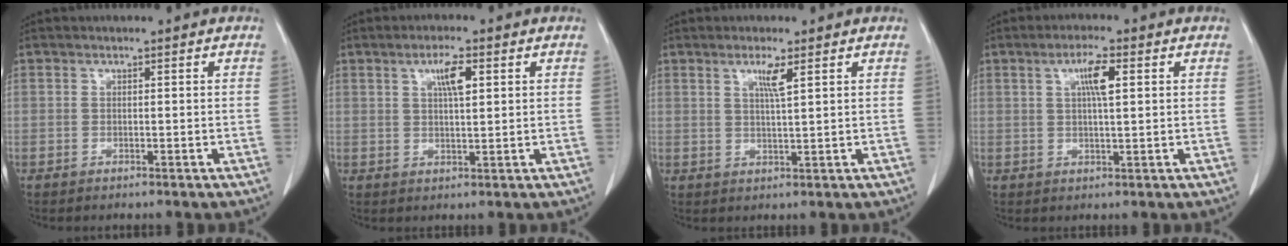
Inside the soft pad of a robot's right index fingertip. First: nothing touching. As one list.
[{"total": 4.1, "force": [1.6, 0.7, 3.8], "torque": [-0.068, 0.000, 0.029]}, {"total": 3.0, "force": [1.5, -0.3, 2.6], "torque": [-0.052, -0.005, 0.028]}, {"total": 4.5, "force": [1.5, 0.5, 4.2], "torque": [-0.077, 0.001, 0.025]}]